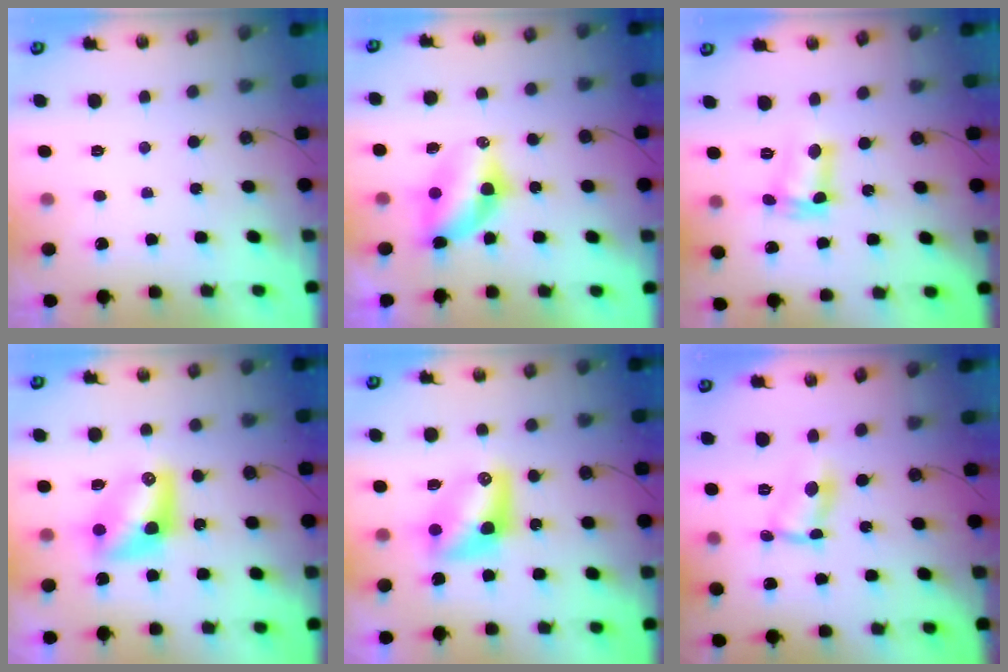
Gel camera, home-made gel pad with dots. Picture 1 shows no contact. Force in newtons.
{"total": 8.7, "press": 7.8, "slide": 3.7}
{"total": 8.3, "press": 7.9, "slide": 2.4}
{"total": 9.1, "press": 9.0, "slide": 0.8}
{"total": 9.1, "press": 9.0, "slide": 0.8}
{"total": 4.3, "press": 4.3, "slide": 0.2}